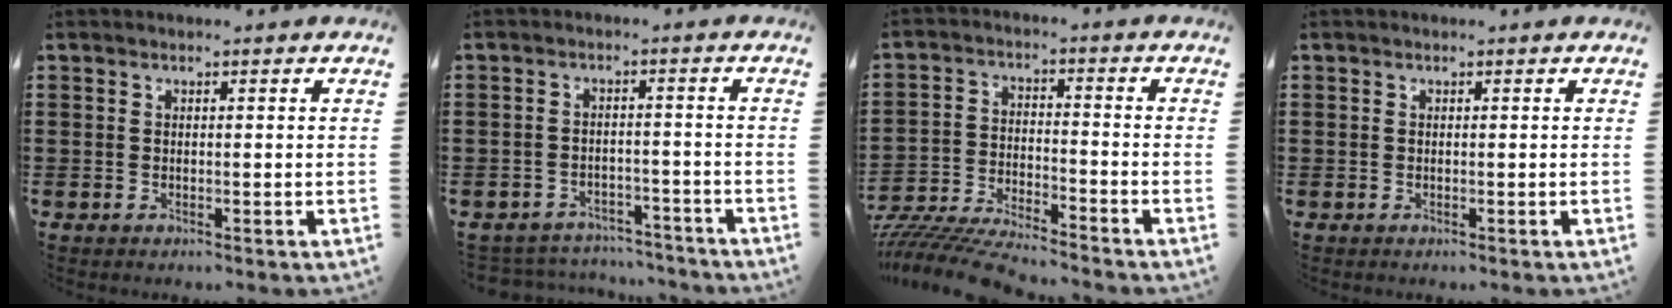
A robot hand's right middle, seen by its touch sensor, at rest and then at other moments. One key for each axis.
{"total": 3.5, "fx": -3.4, "fy": 0.6, "fz": -0.2, "tx": -0.006, "ty": 0.002, "tz": -0.074}
{"total": 7.7, "fx": -7.5, "fy": 0.3, "fz": 1.4, "tx": -0.039, "ty": 0.000, "tz": -0.152}
{"total": 0.5, "fx": -0.1, "fy": 0.5, "fz": 0.0, "tx": -0.001, "ty": 0.005, "tz": -0.003}